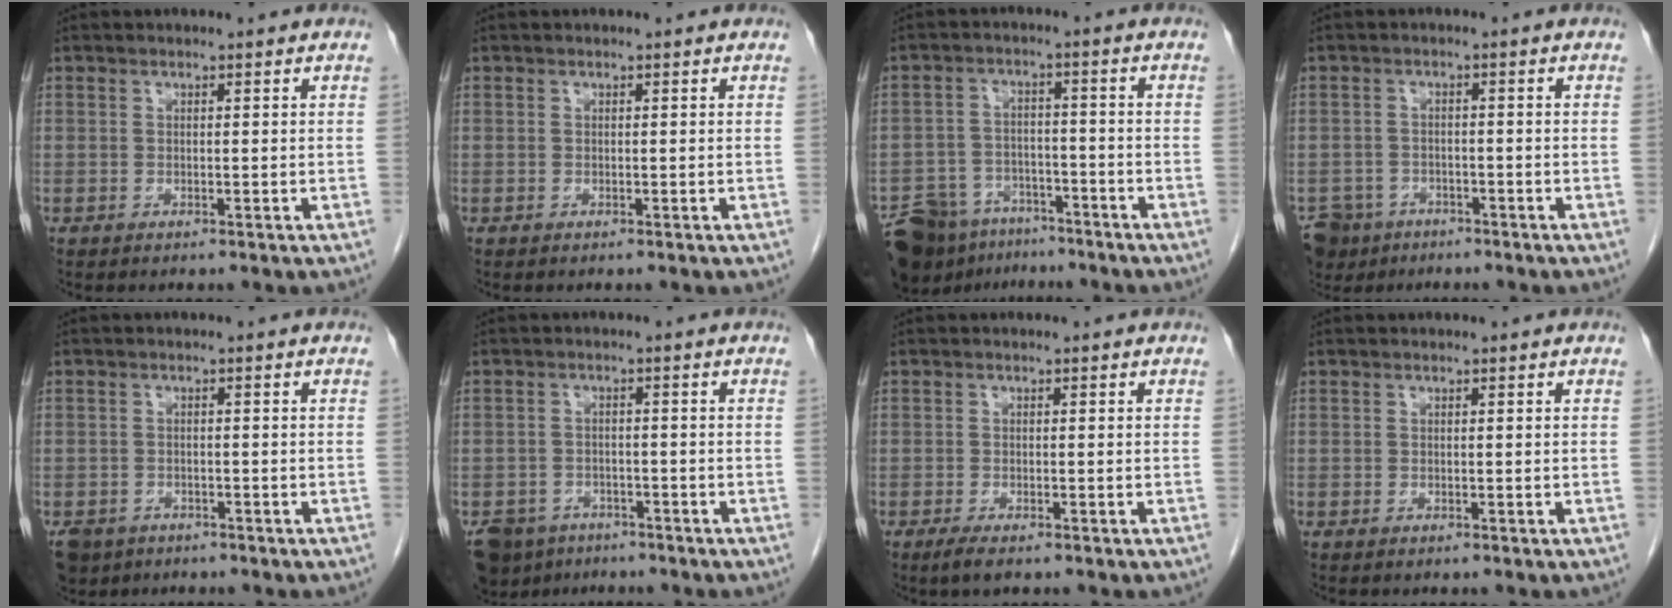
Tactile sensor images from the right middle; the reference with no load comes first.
{"total": 0.0}
{"total": 12.6, "force": [-9.3, 7.2, 4.6], "torque": [-0.097, 0.009, -0.145]}
{"total": 6.0, "force": [-4.4, 4.1, 0.6], "torque": [-0.014, 0.000, -0.073]}
{"total": 5.2, "force": [-3.7, 3.5, 1.0], "torque": [-0.020, 0.000, -0.059]}
{"total": 6.4, "force": [-4.9, 4.0, 1.2], "torque": [-0.022, -0.001, -0.079]}
{"total": 2.0, "force": [-1.3, 0.4, 1.4], "torque": [-0.033, -0.006, -0.023]}
{"total": 0.0}